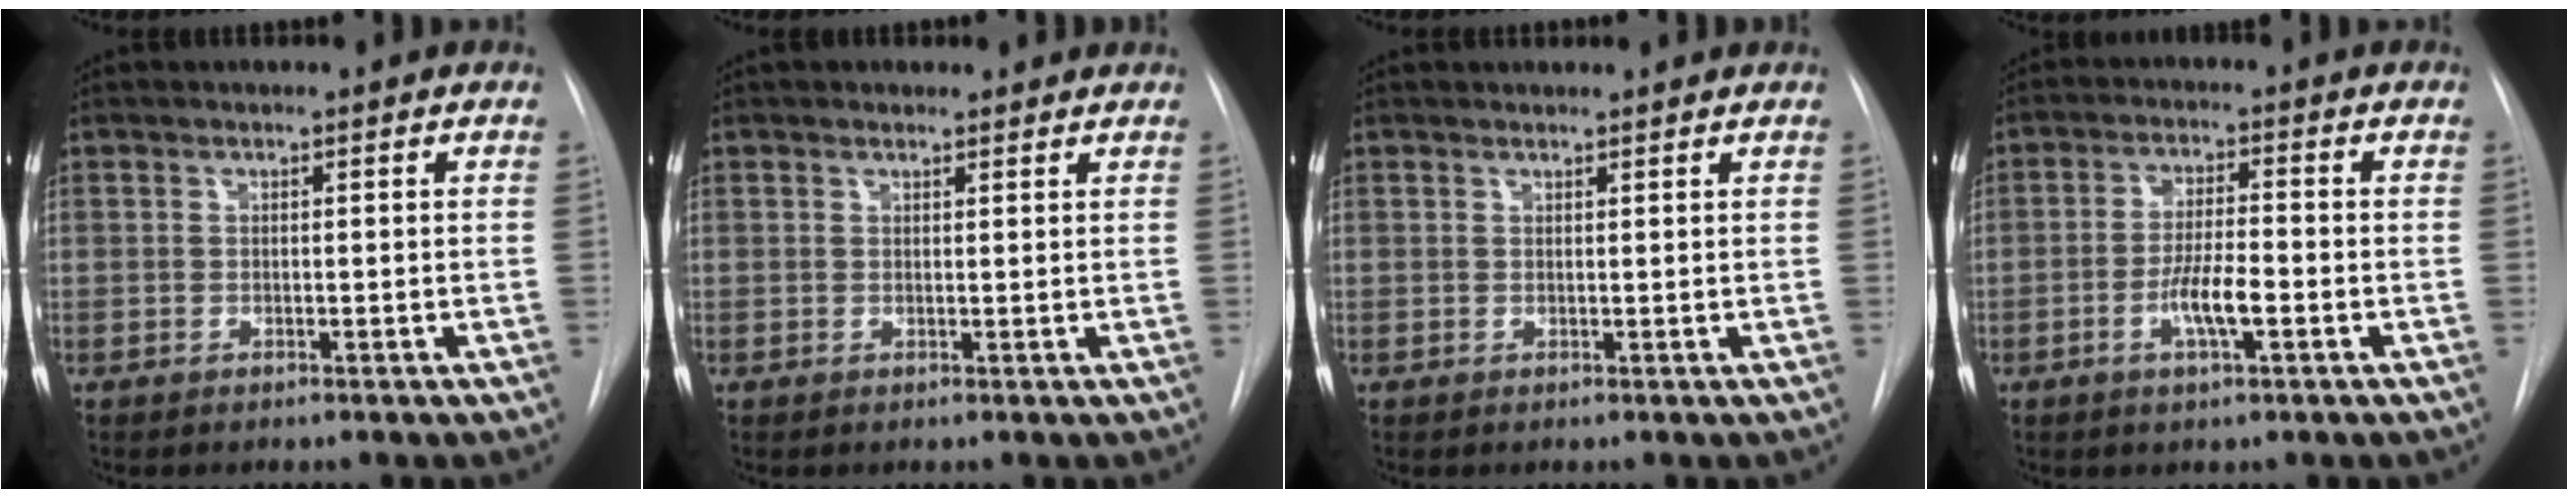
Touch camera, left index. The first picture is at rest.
{"total": 1.4, "force": [1.2, 0.7, 0.0], "torque": [-0.002, 0.005, 0.011]}
{"total": 2.1, "force": [2.1, 0.3, 0.1], "torque": [-0.008, 0.010, 0.023]}
{"total": 5.7, "force": [-2.4, 1.0, 5.1], "torque": [-0.099, -0.005, -0.044]}